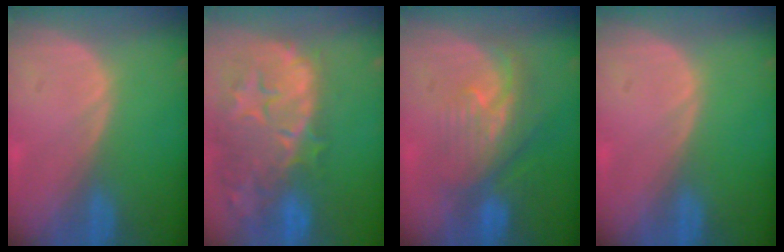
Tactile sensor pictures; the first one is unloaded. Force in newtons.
{"total": 14.7, "press": 11.7, "slide": 8.9}
{"total": 7.9, "press": 7.4, "slide": 2.9}
{"total": 0.0}